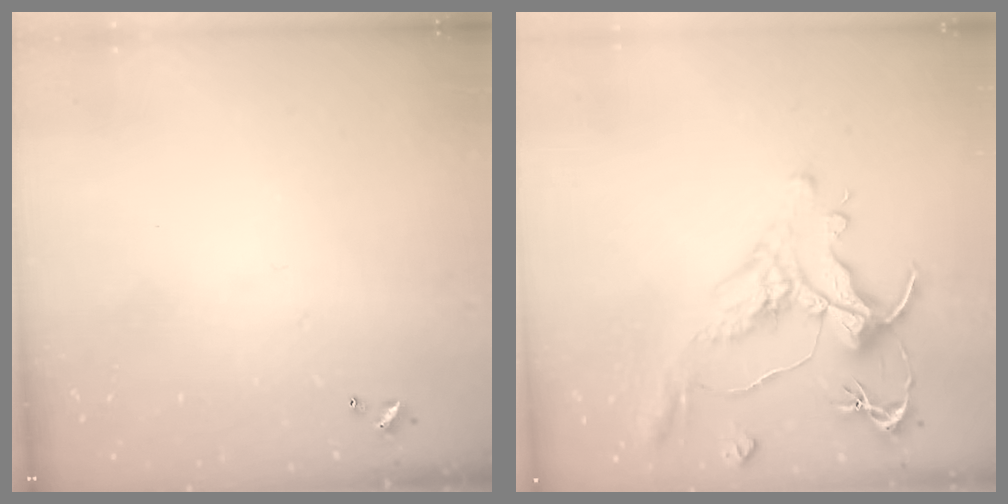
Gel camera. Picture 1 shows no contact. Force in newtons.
{"total": 1.5, "press": 0.4, "slide": 1.5}